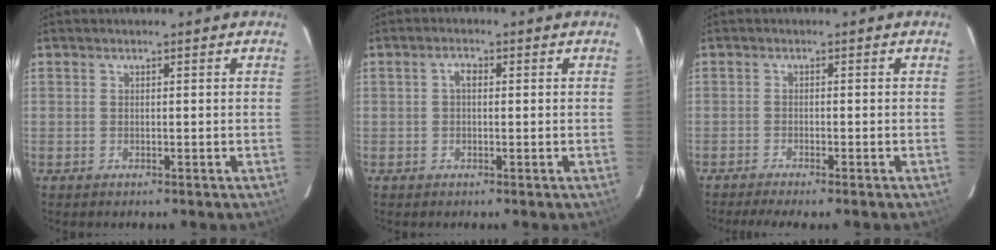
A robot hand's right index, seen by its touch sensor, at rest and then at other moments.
{"total": 1.7, "force": [0.2, 1.0, 1.4], "torque": [-0.027, 0.009, 0.001]}
{"total": 4.4, "force": [-3.8, -0.2, 2.3], "torque": [-0.050, -0.014, -0.063]}